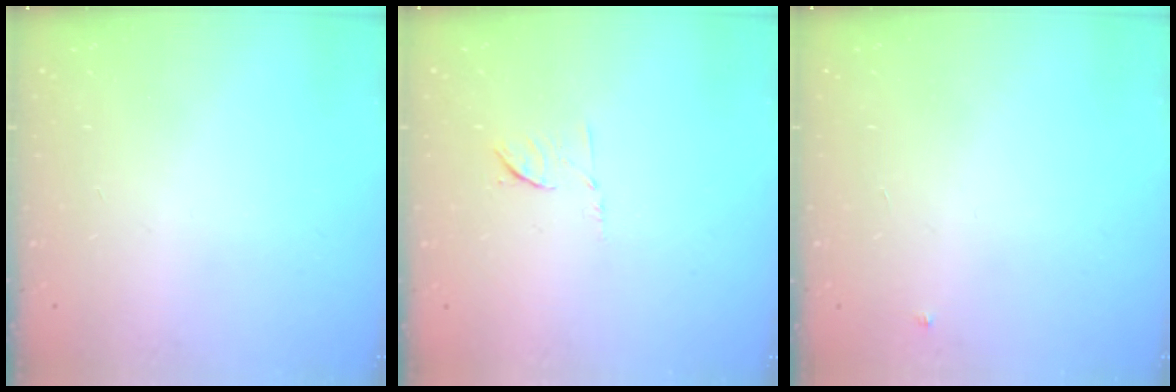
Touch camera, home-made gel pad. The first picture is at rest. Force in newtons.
{"total": 6.6, "press": 6.5, "slide": 1.1}
{"total": 2.7, "press": 2.7, "slide": 0.4}